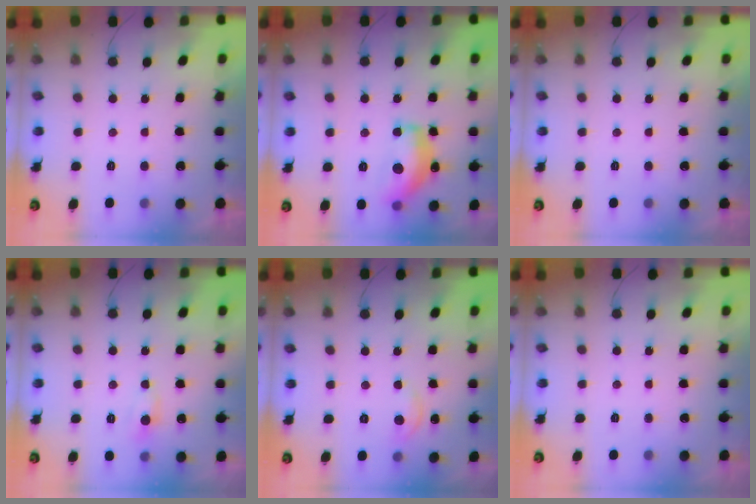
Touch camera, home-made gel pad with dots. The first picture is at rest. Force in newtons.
{"total": 13.9, "press": 13.8, "slide": 0.7}
{"total": 0.0}
{"total": 4.6, "press": 4.5, "slide": 0.6}
{"total": 2.8, "press": 2.8, "slide": 0.3}
{"total": 0.0}